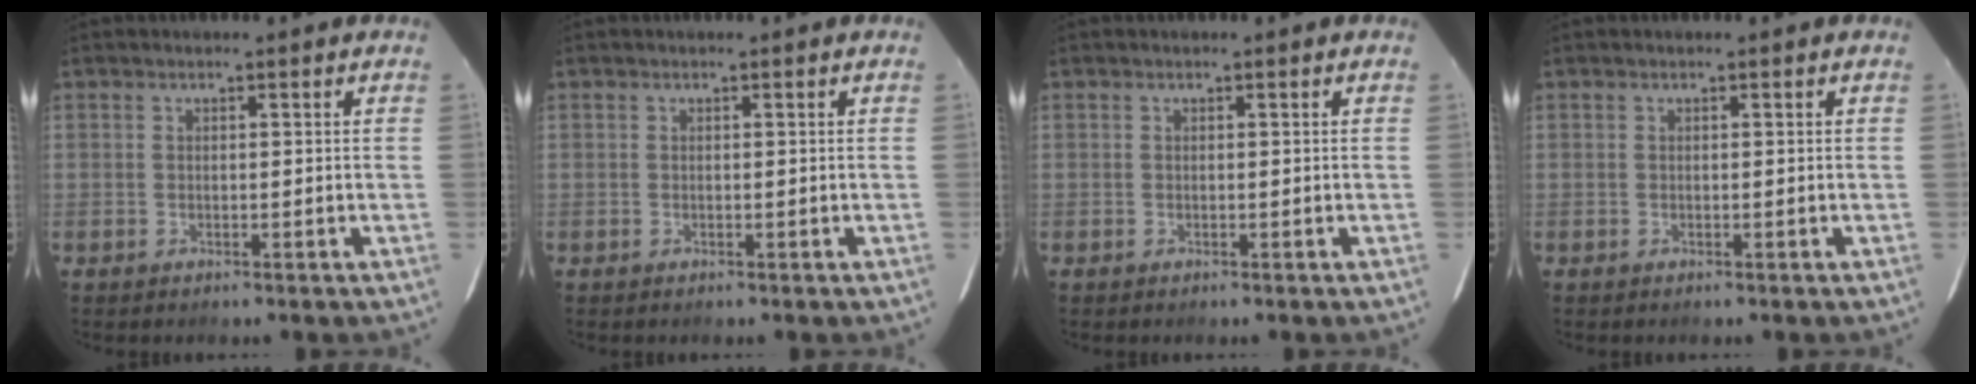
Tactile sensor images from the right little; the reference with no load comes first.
{"total": 0.0}
{"total": 0.0}
{"total": 0.0}